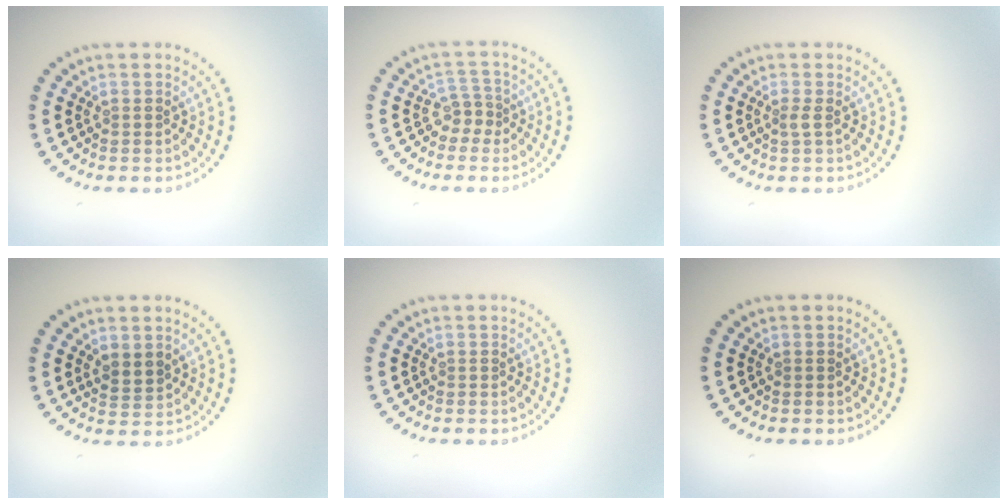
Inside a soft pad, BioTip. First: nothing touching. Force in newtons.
{"total": 1.9, "press": 1.3, "slide": 1.4}
{"total": 0.8, "press": 0.6, "slide": 0.6}
{"total": 1.6, "press": 1.4, "slide": 0.8}
{"total": 0.0}
{"total": 0.0}